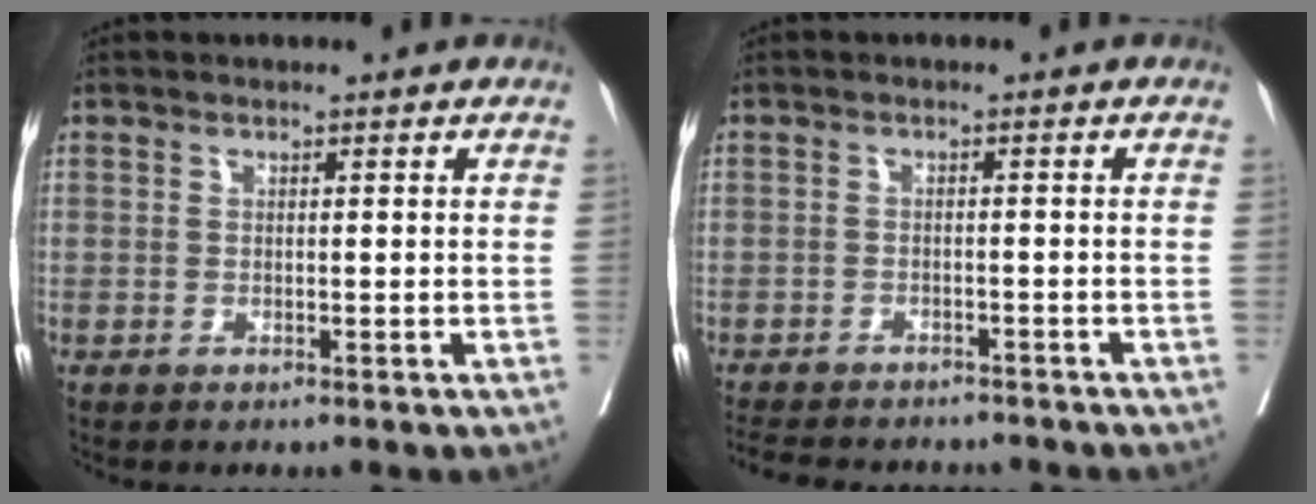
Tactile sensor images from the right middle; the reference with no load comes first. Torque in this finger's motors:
{"motor_torque": [0.95, -1.19, 0.12, 0.06]}